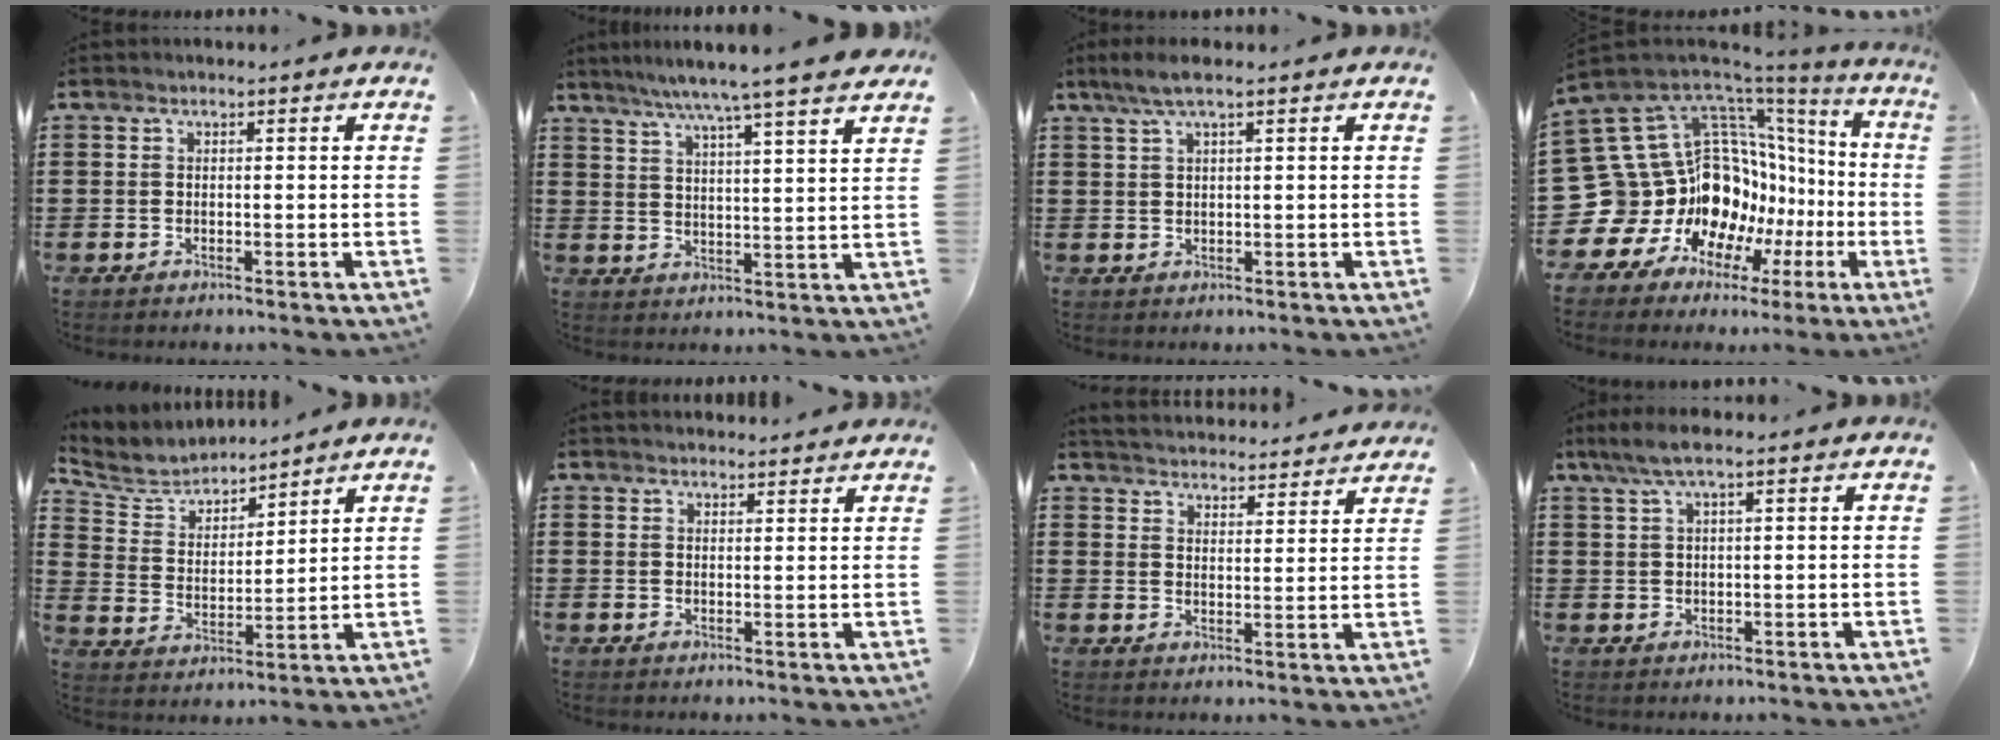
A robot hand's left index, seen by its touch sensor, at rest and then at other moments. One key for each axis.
{"total": 6.7, "fx": 5.6, "fy": -1.2, "fz": 3.5, "tx": -0.086, "ty": -0.028, "tz": 0.094}
{"total": 3.4, "fx": 1.8, "fy": 0.5, "fz": 2.8, "tx": -0.063, "ty": 0.000, "tz": 0.030}
{"total": 17.7, "fx": -2.1, "fy": 15.0, "fz": 9.0, "tx": -0.239, "ty": -0.052, "tz": 0.020}
{"total": 5.3, "fx": 5.0, "fy": 1.7, "fz": 0.6, "tx": -0.045, "ty": -0.026, "tz": 0.084}
{"total": 1.9, "fx": 1.9, "fy": 0.2, "fz": -0.1, "tx": -0.003, "ty": -0.001, "tz": 0.038}
{"total": 4.0, "fx": 4.0, "fy": -0.1, "fz": -0.1, "tx": -0.016, "ty": -0.027, "tz": 0.069}
{"total": 3.7, "fx": 1.9, "fy": 0.5, "fz": 3.1, "tx": -0.069, "ty": 0.000, "tz": 0.031}